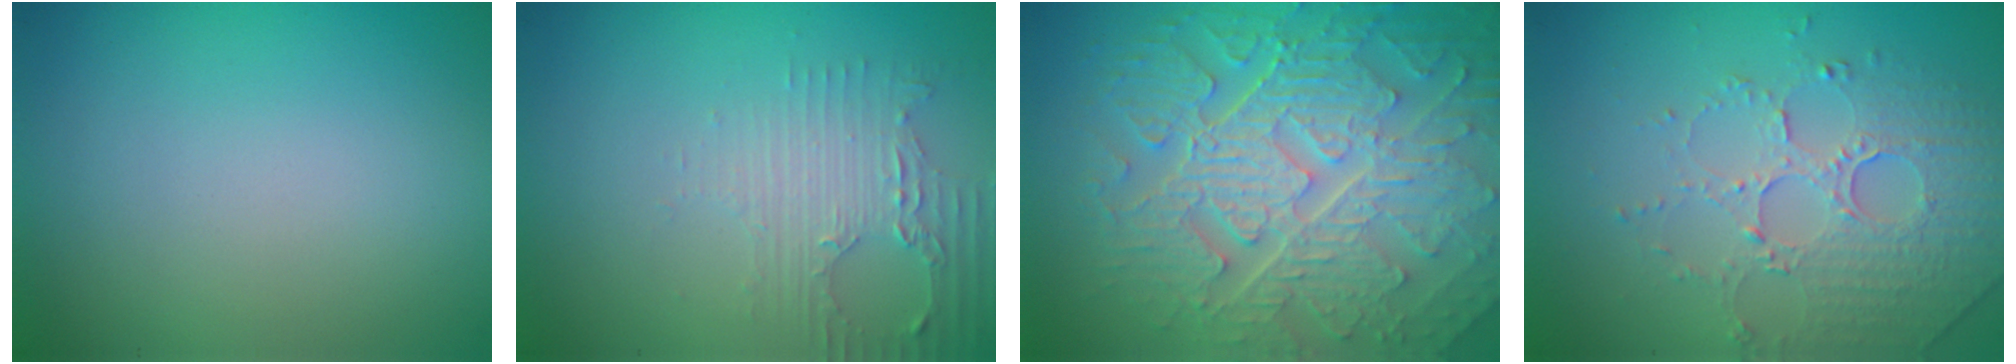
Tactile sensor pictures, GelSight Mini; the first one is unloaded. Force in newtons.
{"total": 2.9, "press": 2.5, "slide": 1.5}
{"total": 10.3, "press": 7.0, "slide": 7.6}
{"total": 5.0, "press": 3.4, "slide": 3.6}